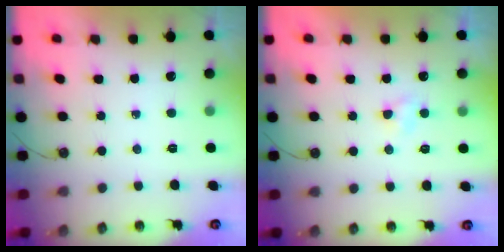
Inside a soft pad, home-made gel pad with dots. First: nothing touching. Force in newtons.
{"total": 2.9, "press": 2.8, "slide": 0.5}